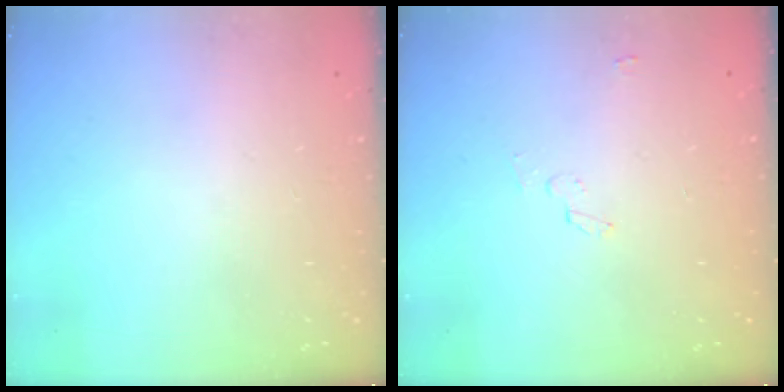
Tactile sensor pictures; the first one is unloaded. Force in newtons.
{"total": 2.2, "press": 2.2, "slide": 0.2}